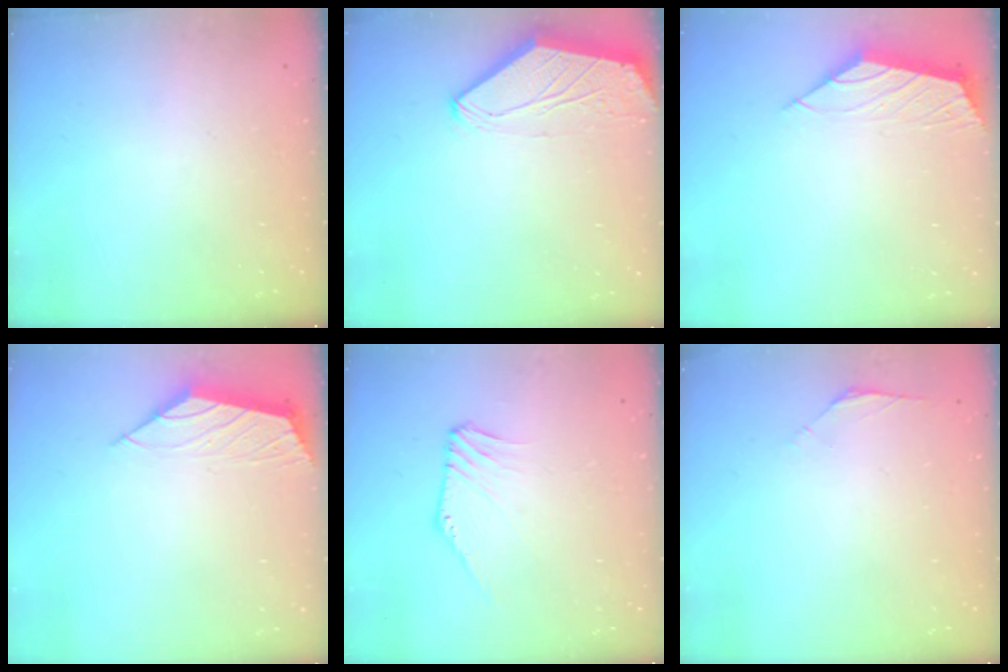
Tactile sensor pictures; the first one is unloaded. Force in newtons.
{"total": 0.0}
{"total": 2.1, "press": 2.0, "slide": 0.5}
{"total": 2.2, "press": 2.2, "slide": 0.5}
{"total": 0.7, "press": 0.5, "slide": 0.4}
{"total": 1.8, "press": 1.7, "slide": 0.6}